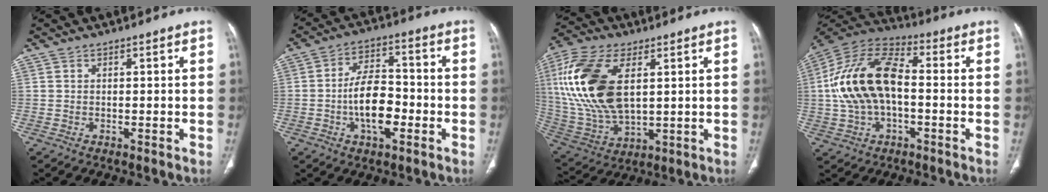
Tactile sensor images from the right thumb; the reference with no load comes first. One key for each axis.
{"total": 11.0, "fx": -2.8, "fy": 5.6, "fz": 9.0, "tx": -0.146, "ty": 0.026, "tz": -0.054}
{"total": 21.0, "fx": 4.7, "fy": 11.1, "fz": 17.2, "tx": -0.367, "ty": -0.013, "tz": 0.092}
{"total": 17.9, "fx": -0.3, "fy": 10.1, "fz": 14.8, "tx": -0.289, "ty": 0.035, "tz": -0.011}